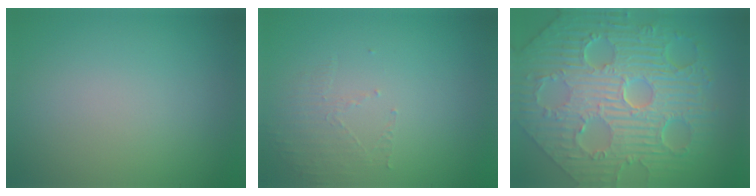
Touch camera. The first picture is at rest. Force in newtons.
{"total": 1.5, "press": 0.5, "slide": 1.4}
{"total": 12.4, "press": 8.2, "slide": 9.3}